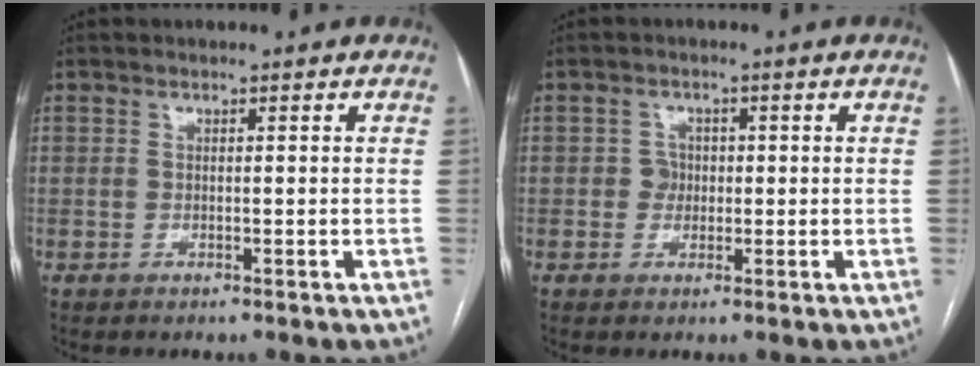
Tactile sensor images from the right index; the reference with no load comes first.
{"total": 2.1, "force": [-0.1, 2.0, 0.6], "torque": [-0.002, 0.006, -0.004]}